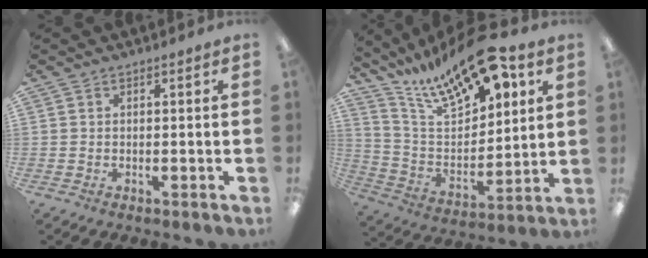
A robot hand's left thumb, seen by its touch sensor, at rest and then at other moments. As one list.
[{"total": 20.2, "force": [15.3, 6.7, 11.3], "torque": [-0.205, -0.094, 0.266]}]